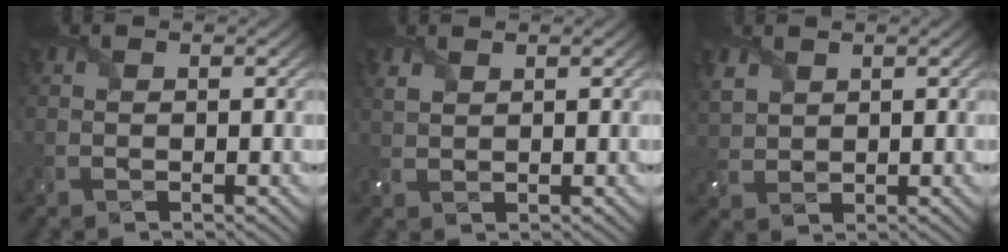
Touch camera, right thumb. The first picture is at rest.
{"total": 1.6, "force": [1.1, 0.9, 0.8], "torque": [-0.027, -0.001, 0.028]}
{"total": 3.1, "force": [1.9, 2.1, 1.1], "torque": [-0.042, -0.002, 0.044]}